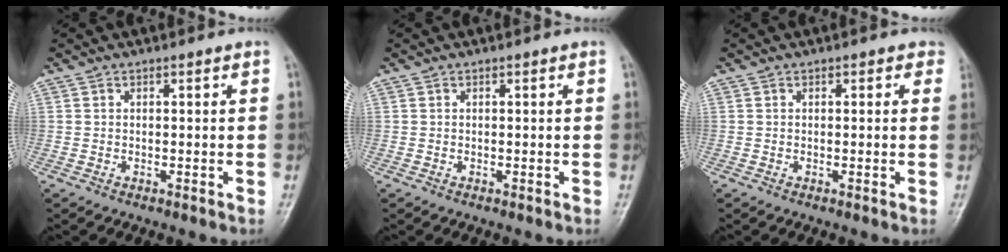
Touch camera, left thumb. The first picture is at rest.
{"total": 0.0}
{"total": 1.7, "force": [0.8, 1.2, 0.9], "torque": [0.011, 0.002, 0.002]}